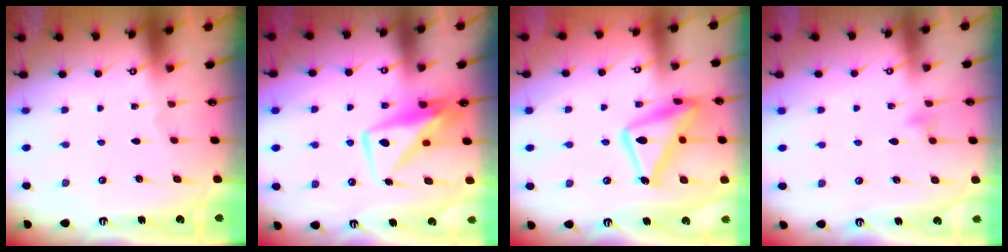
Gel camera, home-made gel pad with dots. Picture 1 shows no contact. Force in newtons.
{"total": 9.3, "press": 9.3, "slide": 0.9}
{"total": 16.9, "press": 16.8, "slide": 1.2}
{"total": 4.6, "press": 4.5, "slide": 0.4}